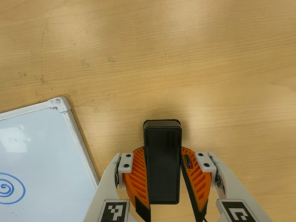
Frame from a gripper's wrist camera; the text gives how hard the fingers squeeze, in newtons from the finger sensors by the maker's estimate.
{"total": 7.4, "left": 6.5, "right": 8.3}